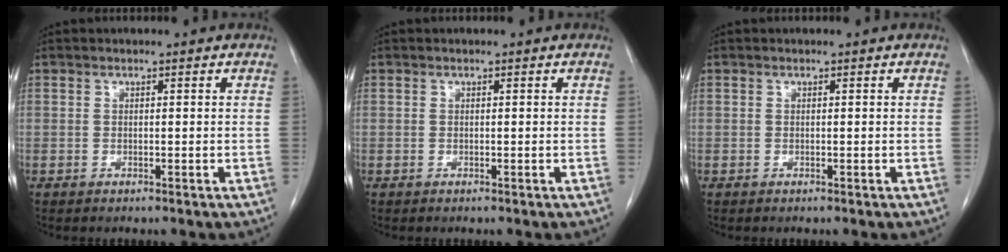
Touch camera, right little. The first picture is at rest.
{"total": 0.0}
{"total": 0.0}